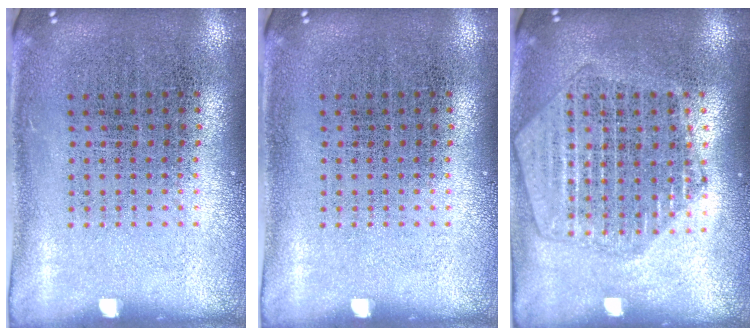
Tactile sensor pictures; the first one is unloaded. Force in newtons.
{"total": 0.0}
{"total": 1.9, "press": 1.8, "slide": 0.6}